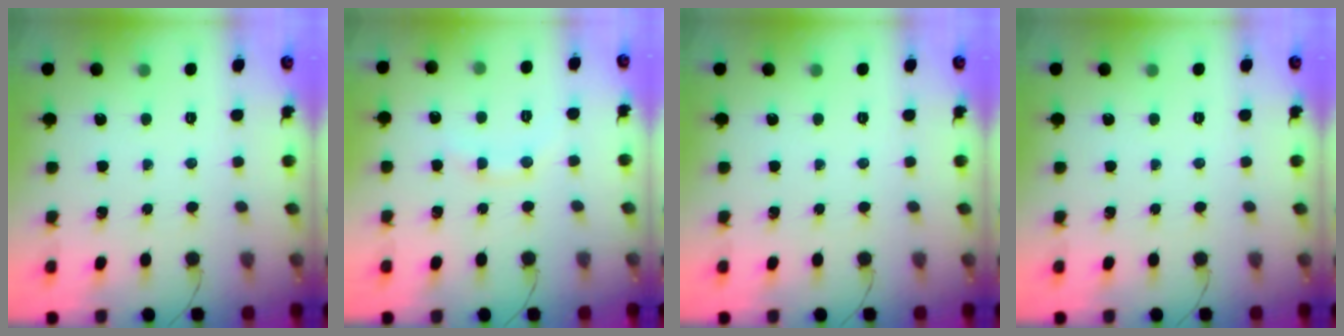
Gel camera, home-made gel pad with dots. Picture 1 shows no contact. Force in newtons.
{"total": 7.2, "press": 7.0, "slide": 1.6}
{"total": 0.0}
{"total": 0.0}